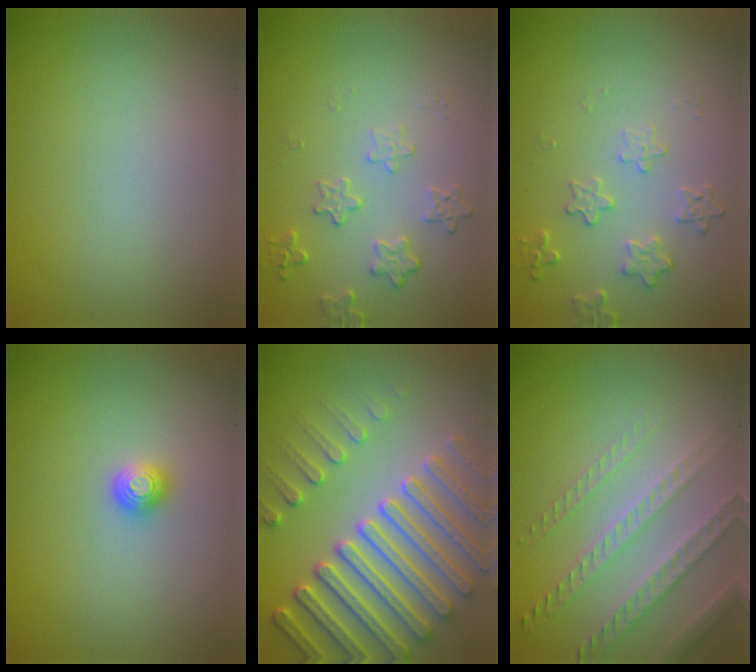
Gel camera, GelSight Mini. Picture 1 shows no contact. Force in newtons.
{"total": 2.2, "press": 1.6, "slide": 1.6}
{"total": 2.2, "press": 1.6, "slide": 1.6}
{"total": 1.2, "press": 1.1, "slide": 0.3}
{"total": 7.5, "press": 7.2, "slide": 2.0}
{"total": 4.5, "press": 3.6, "slide": 2.7}